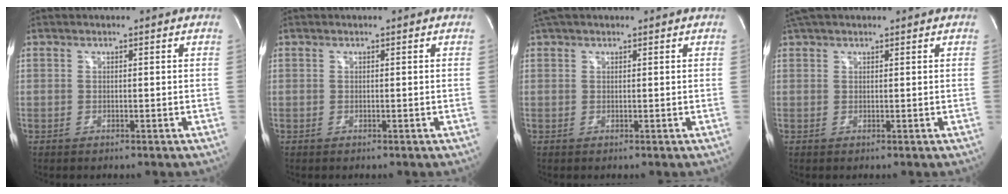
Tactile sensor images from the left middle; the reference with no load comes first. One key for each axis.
{"total": 0.0}
{"total": 3.4, "fx": 2.8, "fy": 1.1, "fz": 1.5, "tx": -0.031, "ty": 0.037, "tz": 0.051}
{"total": 4.2, "fx": 3.6, "fy": 1.2, "fz": 1.8, "tx": -0.032, "ty": 0.041, "tz": 0.064}